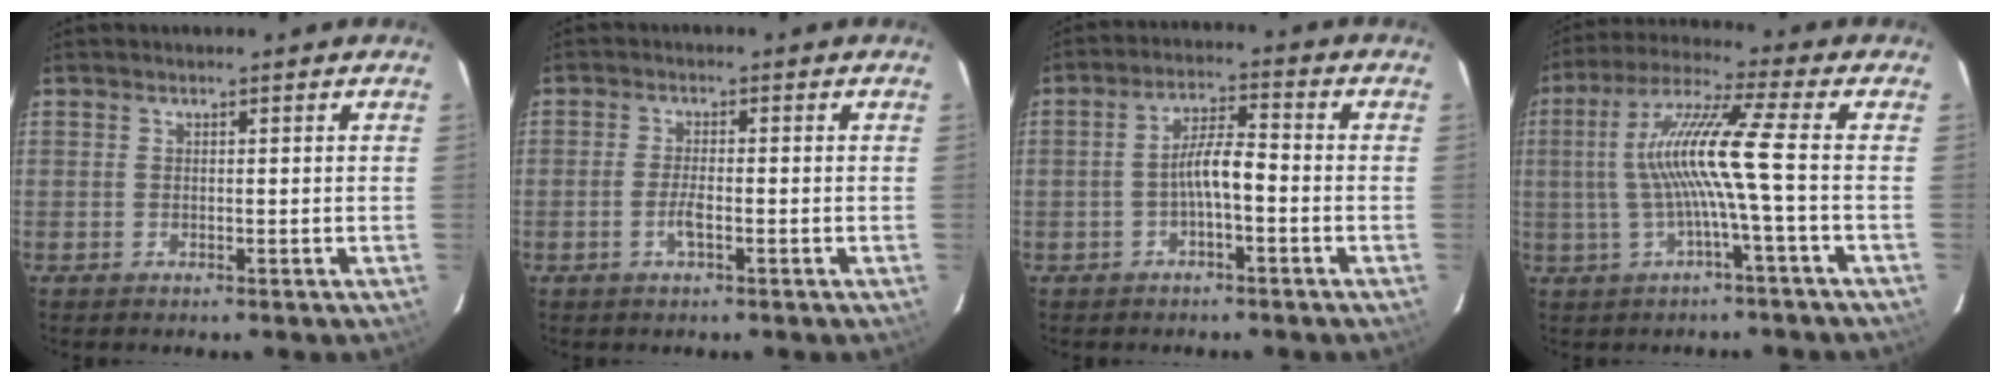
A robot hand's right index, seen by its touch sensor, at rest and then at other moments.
{"total": 2.8, "force": [-1.2, 0.7, 2.5], "torque": [-0.054, 0.000, -0.025]}
{"total": 5.0, "force": [-1.9, 1.0, 4.5], "torque": [-0.087, 0.013, -0.033]}
{"total": 11.0, "force": [-1.1, -1.4, 10.9], "torque": [-0.207, 0.008, -0.017]}